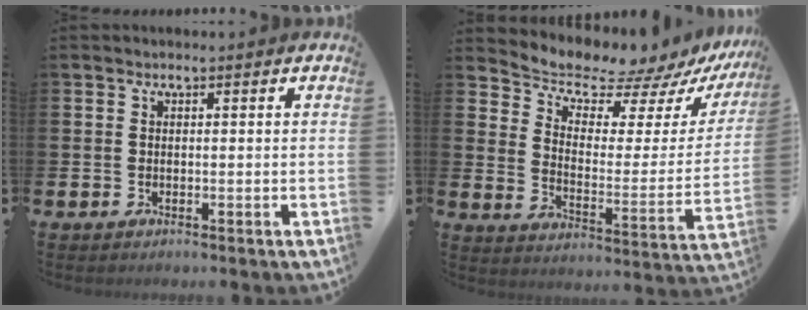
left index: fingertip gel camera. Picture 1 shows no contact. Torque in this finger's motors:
{"motor_torque": [-0.20, -0.08, 0.39, 0.01]}